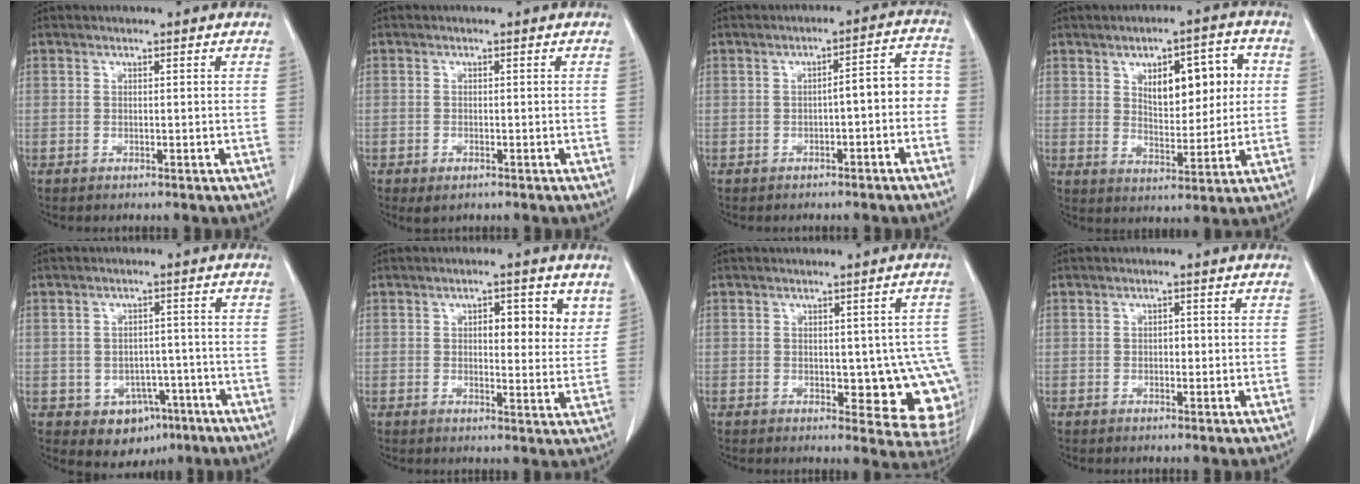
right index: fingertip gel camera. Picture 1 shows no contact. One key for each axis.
{"total": 1.7, "fx": -1.0, "fy": 0.8, "fz": 1.1, "tx": -0.020, "ty": -0.002, "tz": -0.009}
{"total": 5.9, "fx": -1.6, "fy": 1.7, "fz": 5.4, "tx": -0.063, "ty": 0.037, "tz": -0.022}
{"total": 10.3, "fx": 2.8, "fy": 4.4, "fz": 8.9, "tx": -0.120, "ty": 0.018, "tz": 0.048}
{"total": 6.4, "fx": -3.1, "fy": 5.1, "fz": 2.4, "tx": -0.023, "ty": 0.010, "tz": -0.030}
{"total": 6.5, "fx": 2.7, "fy": 2.7, "fz": 5.3, "tx": -0.059, "ty": 0.001, "tz": 0.033}
{"total": 10.8, "fx": -1.2, "fy": 4.6, "fz": 9.7, "tx": -0.087, "ty": 0.004, "tz": -0.002}
{"total": 1.2, "fx": -0.1, "fy": 0.8, "fz": 0.9, "tx": -0.011, "ty": 0.003, "tz": -0.001}